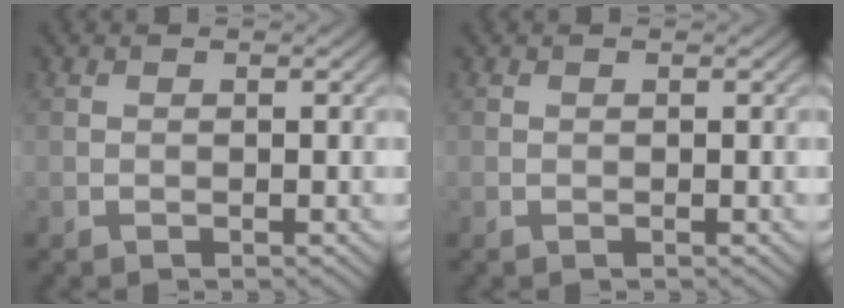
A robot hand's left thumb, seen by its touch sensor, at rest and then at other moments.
{"total": 0.0}